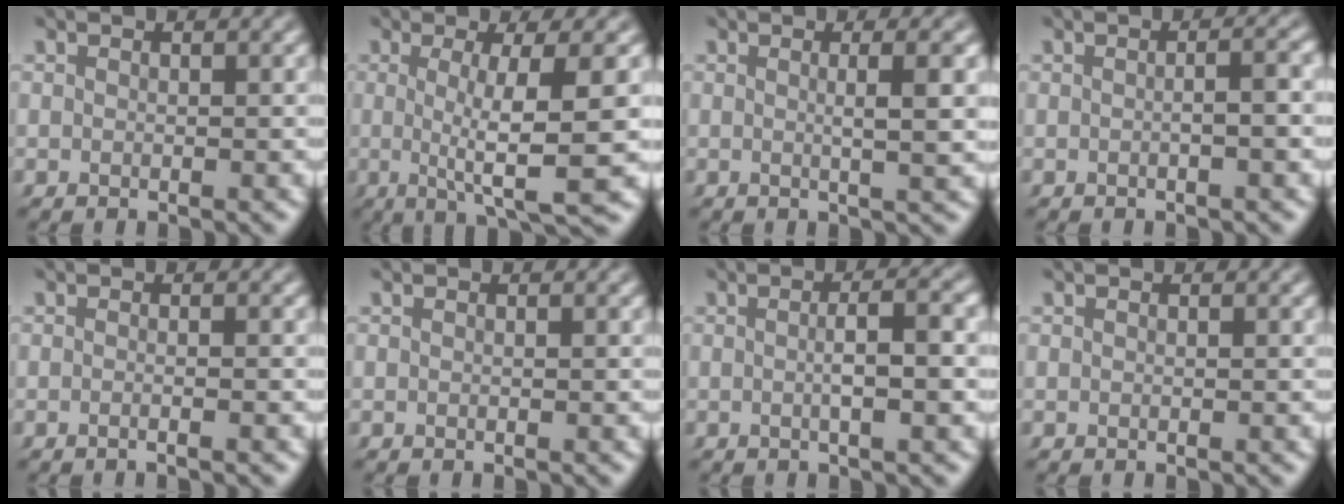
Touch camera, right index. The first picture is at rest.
{"total": 7.2, "force": [0.1, 0.7, 7.1], "torque": [-0.105, -0.006, 0.005]}
{"total": 2.0, "force": [0.5, -0.4, 1.8], "torque": [-0.030, -0.002, 0.008]}
{"total": 1.5, "force": [-0.2, 0.1, 1.5], "torque": [-0.017, 0.005, -0.005]}
{"total": 1.1, "force": [-0.8, -0.2, 0.7], "torque": [-0.009, 0.007, -0.019]}
{"total": 0.0}
{"total": 2.5, "force": [-0.3, 0.2, 2.4], "torque": [-0.036, 0.002, -0.007]}
{"total": 0.0}